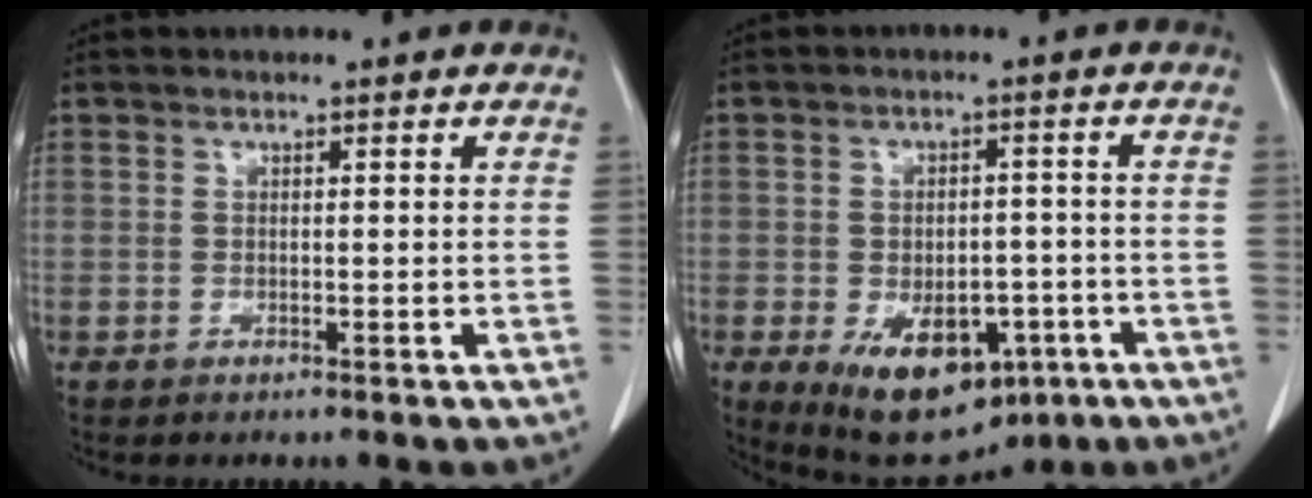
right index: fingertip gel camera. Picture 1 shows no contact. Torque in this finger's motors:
{"motor_torque": [0.53, -0.23, 0.31, 0.08]}